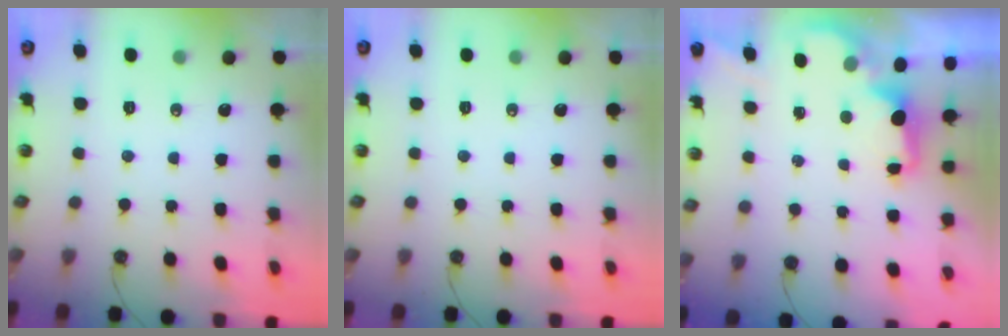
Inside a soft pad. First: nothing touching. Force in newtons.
{"total": 0.0}
{"total": 1.9, "press": 1.7, "slide": 0.8}